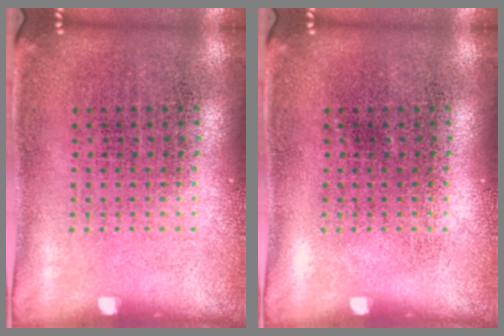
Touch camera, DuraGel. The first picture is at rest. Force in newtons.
{"total": 0.0}